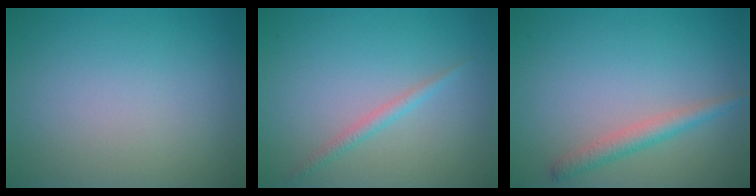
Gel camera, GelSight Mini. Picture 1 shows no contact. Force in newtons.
{"total": 1.3, "press": 1.3, "slide": 0.1}
{"total": 2.2, "press": 2.2, "slide": 0.0}